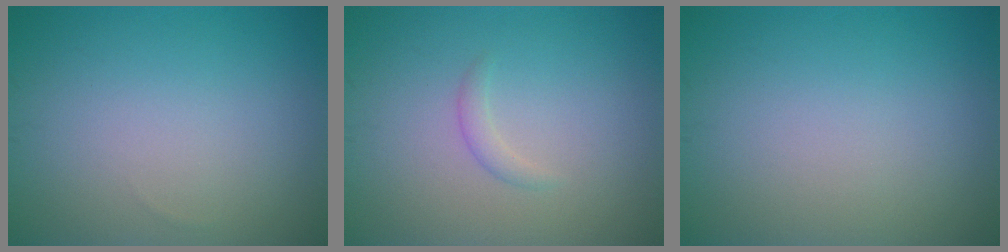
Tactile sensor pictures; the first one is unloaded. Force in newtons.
{"total": 1.0, "press": 1.0, "slide": 0.0}
{"total": 0.0}